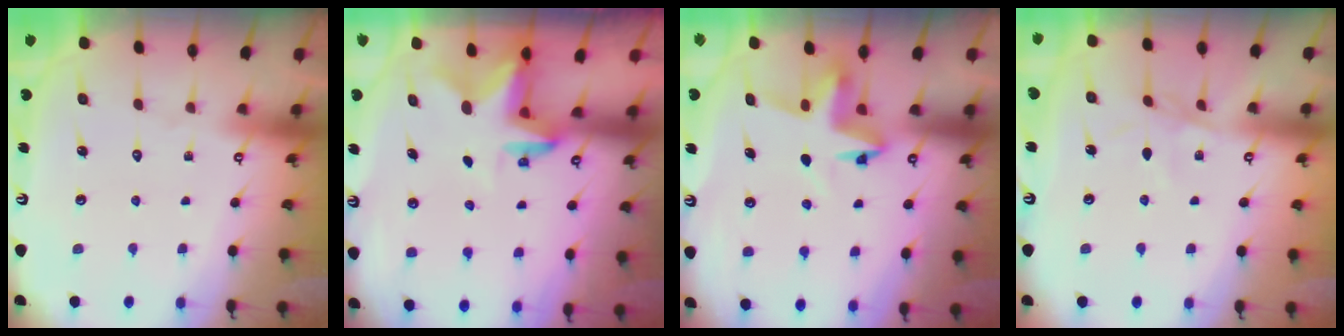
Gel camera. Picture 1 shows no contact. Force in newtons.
{"total": 2.5, "press": 2.4, "slide": 0.4}
{"total": 5.2, "press": 5.2, "slide": 0.2}
{"total": 3.7, "press": 3.7, "slide": 0.5}